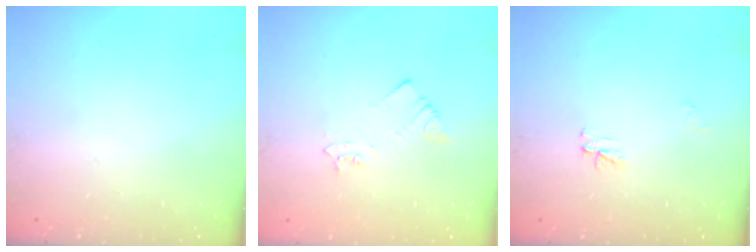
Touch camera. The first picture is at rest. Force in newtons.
{"total": 2.5, "press": 2.5, "slide": 0.3}
{"total": 3.0, "press": 3.0, "slide": 0.4}